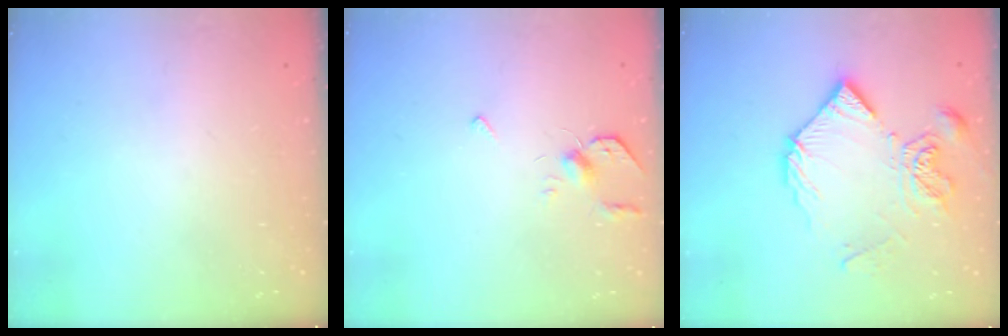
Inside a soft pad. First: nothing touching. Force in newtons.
{"total": 4.1, "press": 4.0, "slide": 0.7}
{"total": 11.0, "press": 11.0, "slide": 1.2}